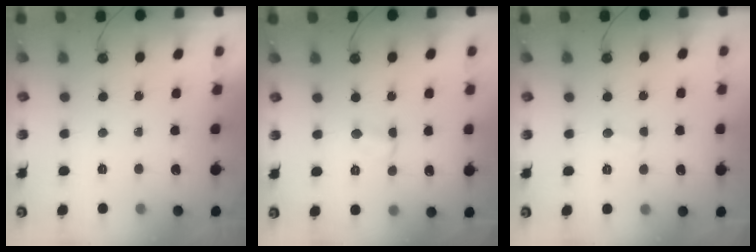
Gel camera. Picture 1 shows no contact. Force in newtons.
{"total": 3.7, "press": 3.7, "slide": 0.4}
{"total": 2.3, "press": 2.3, "slide": 0.2}